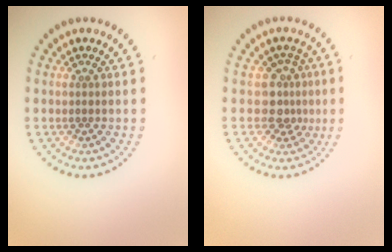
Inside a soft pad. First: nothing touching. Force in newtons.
{"total": 2.5, "press": 1.9, "slide": 1.7}